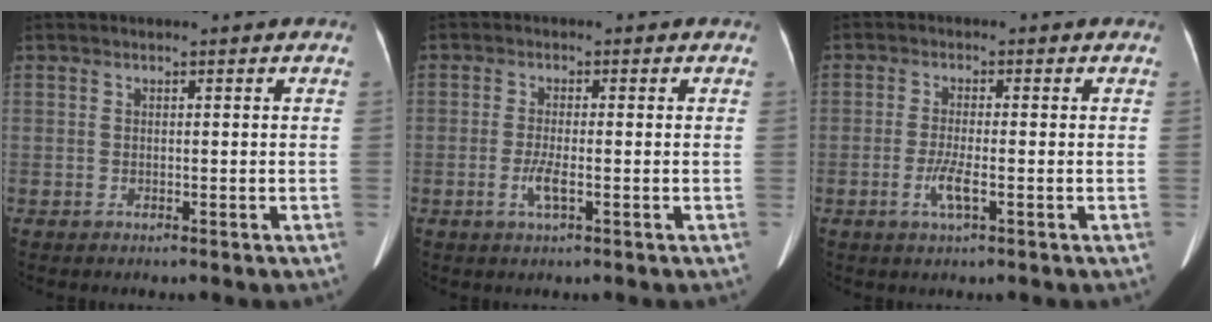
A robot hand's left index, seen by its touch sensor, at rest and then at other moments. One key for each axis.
{"total": 2.7, "fx": -0.9, "fy": 0.4, "fz": 2.5, "tx": -0.055, "ty": -0.003, "tz": -0.017}
{"total": 3.3, "fx": -1.2, "fy": 0.4, "fz": 3.1, "tx": -0.066, "ty": -0.004, "tz": -0.022}